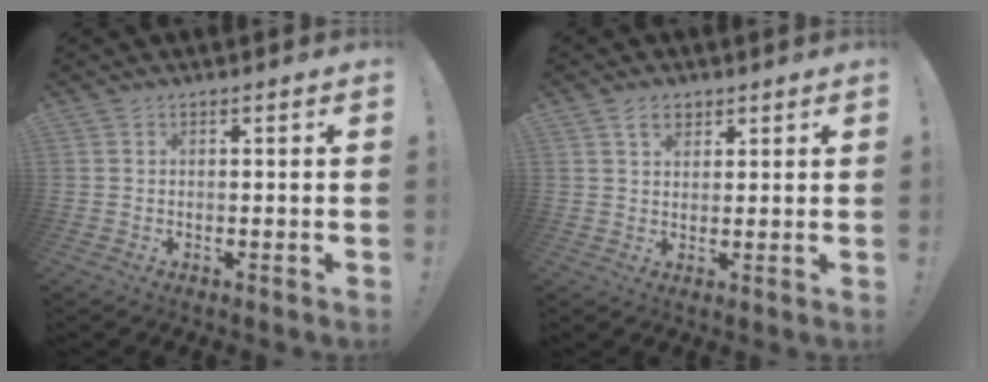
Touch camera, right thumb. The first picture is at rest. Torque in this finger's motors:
{"motor_torque": [0.26, 0.37, 0.28, 0.37, -0.02]}